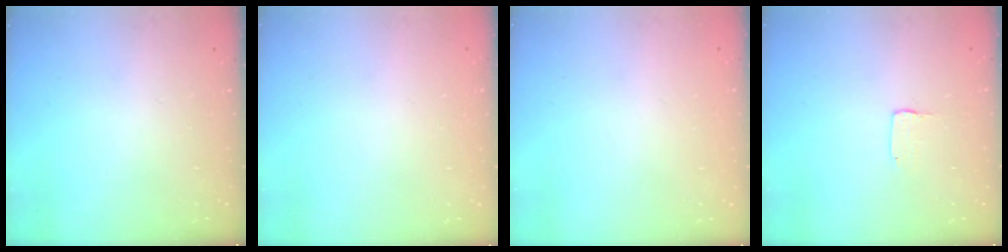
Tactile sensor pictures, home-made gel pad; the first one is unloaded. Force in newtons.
{"total": 0.0}
{"total": 0.0}
{"total": 1.3, "press": 1.2, "slide": 0.1}